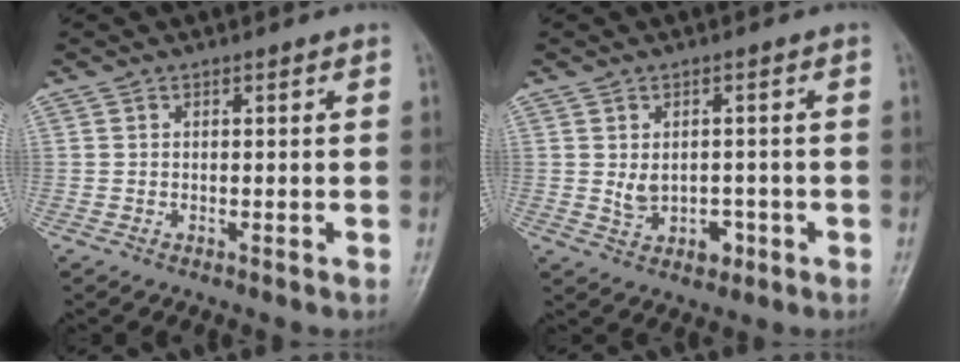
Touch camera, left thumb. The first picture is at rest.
{"total": 4.6, "force": [-0.5, 3.5, 2.9], "torque": [-0.031, 0.003, 0.003]}